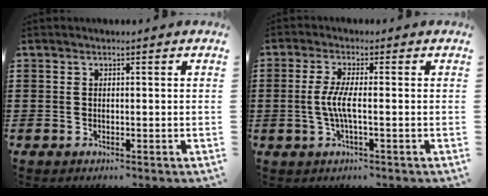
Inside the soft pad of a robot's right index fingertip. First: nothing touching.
{"total": 4.3, "force": [-0.7, 0.3, 4.2], "torque": [-0.106, -0.012, -0.025]}